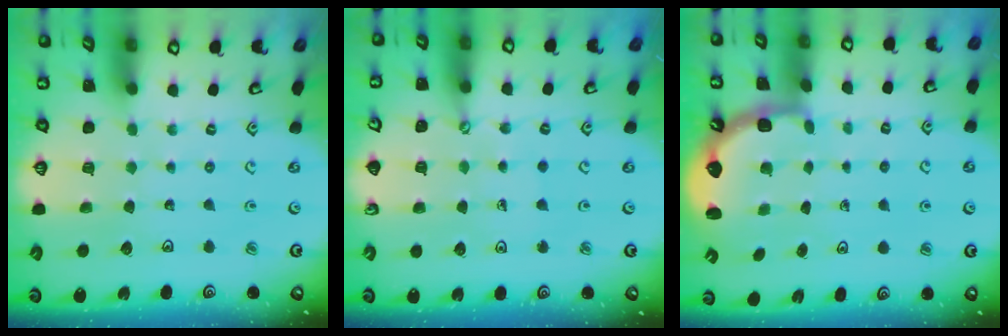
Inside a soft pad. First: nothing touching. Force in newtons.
{"total": 0.6, "press": 0.6, "slide": 0.1}
{"total": 2.5, "press": 2.2, "slide": 1.3}